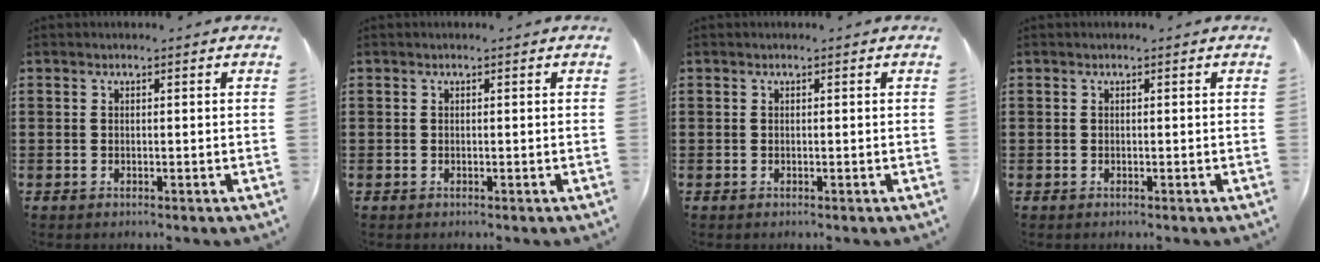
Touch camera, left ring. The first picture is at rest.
{"total": 0.0}
{"total": 0.0}
{"total": 0.0}